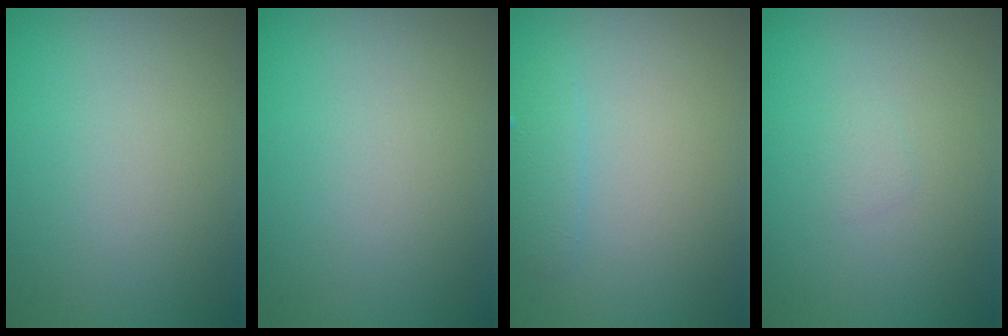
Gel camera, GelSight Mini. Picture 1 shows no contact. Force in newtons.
{"total": 0.0}
{"total": 1.3, "press": 1.3, "slide": 0.1}
{"total": 0.6, "press": 0.6, "slide": 0.0}